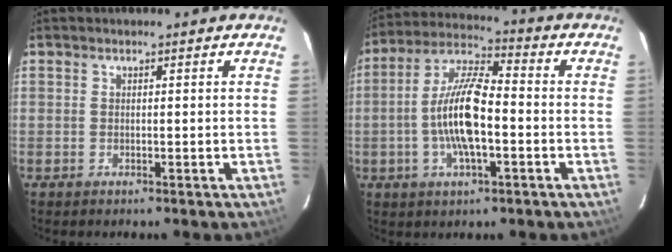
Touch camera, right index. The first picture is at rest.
{"total": 12.6, "force": [-2.6, 3.9, 11.7], "torque": [-0.238, 0.007, -0.053]}